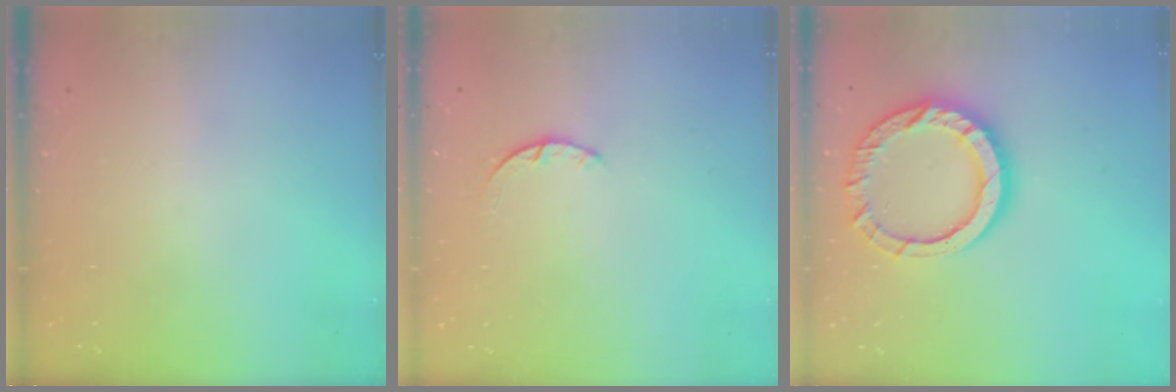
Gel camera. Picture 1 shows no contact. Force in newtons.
{"total": 1.2, "press": 1.2, "slide": 0.3}
{"total": 14.1, "press": 14.1, "slide": 1.3}